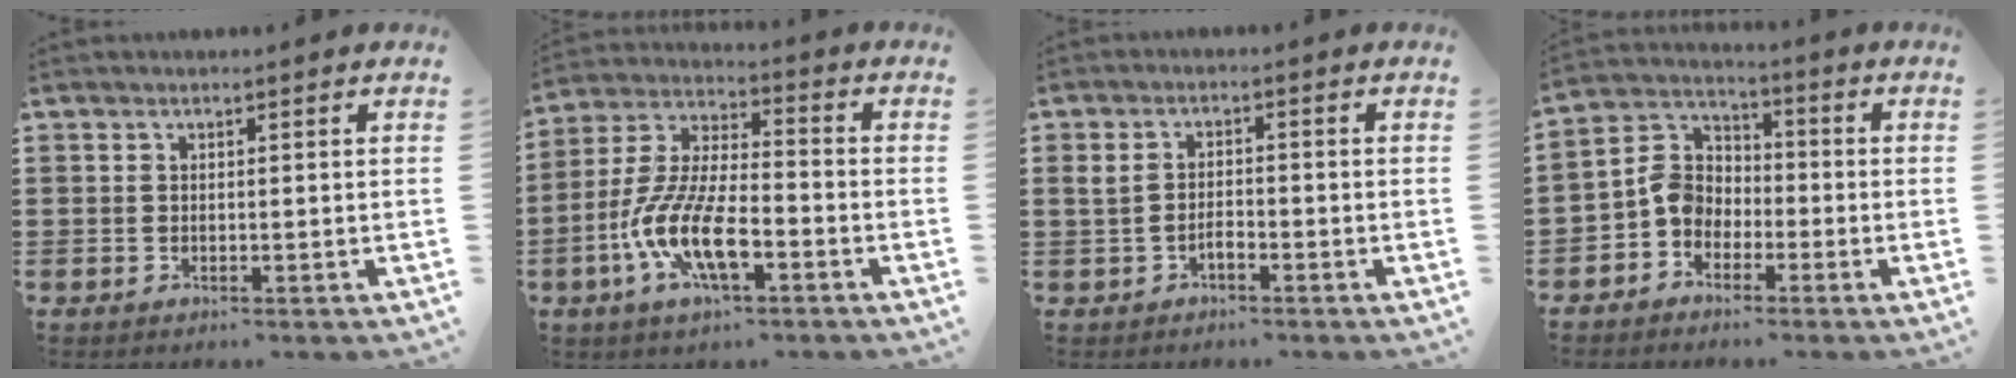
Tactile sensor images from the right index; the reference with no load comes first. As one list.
[{"total": 10.9, "force": [-4.9, 3.6, 9.0], "torque": [-0.216, -0.013, -0.095]}, {"total": 2.3, "force": [-1.0, 1.3, 1.7], "torque": [-0.043, 0.000, -0.023]}, {"total": 6.3, "force": [-2.0, 5.2, 3.1], "torque": [-0.095, 0.008, -0.046]}]